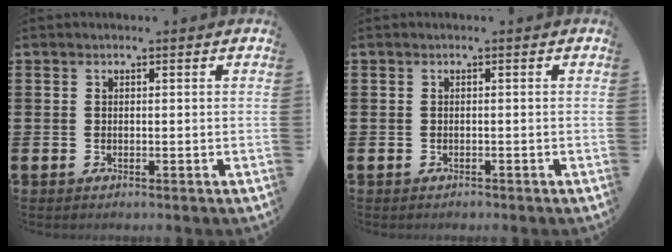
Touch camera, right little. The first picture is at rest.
{"total": 0.0}